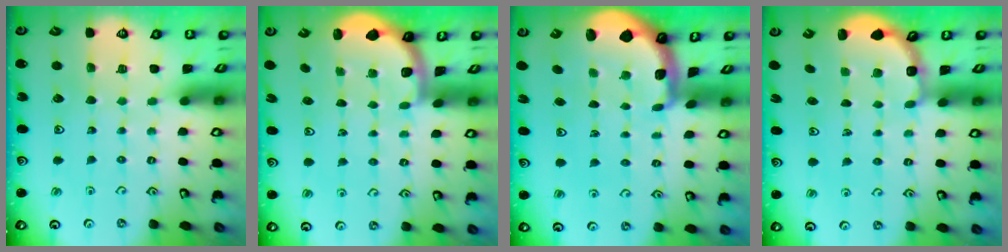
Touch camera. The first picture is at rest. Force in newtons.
{"total": 1.7, "press": 1.7, "slide": 0.3}
{"total": 1.7, "press": 1.7, "slide": 0.4}
{"total": 2.7, "press": 2.3, "slide": 1.5}